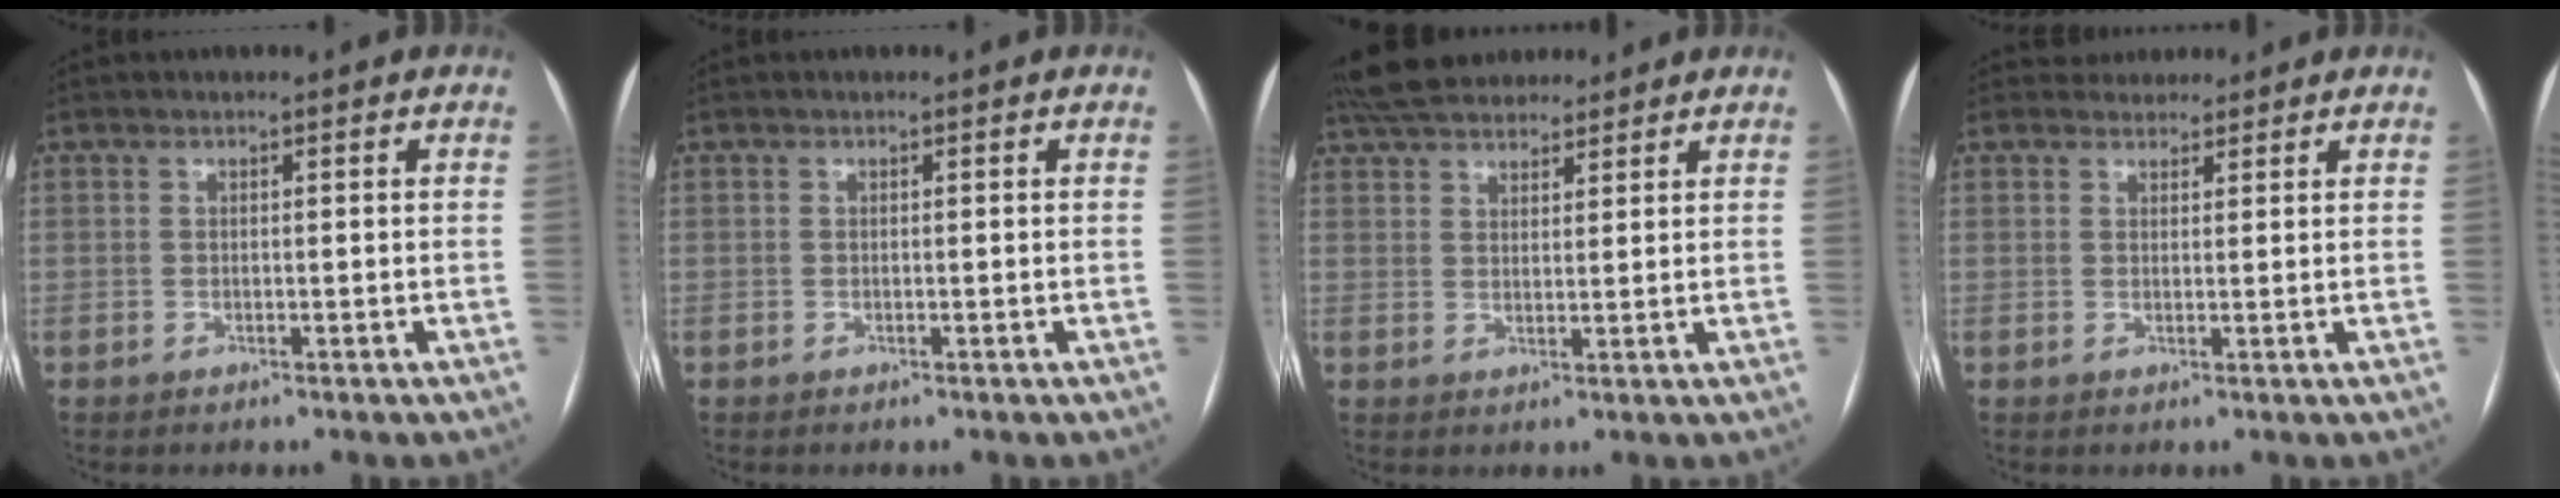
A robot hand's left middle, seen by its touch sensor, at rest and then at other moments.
{"total": 0.0}
{"total": 10.3, "force": [9.0, 3.4, 3.6], "torque": [-0.060, 0.039, 0.153]}
{"total": 2.6, "force": [2.3, 1.2, -0.3], "torque": [0.010, 0.014, 0.034]}